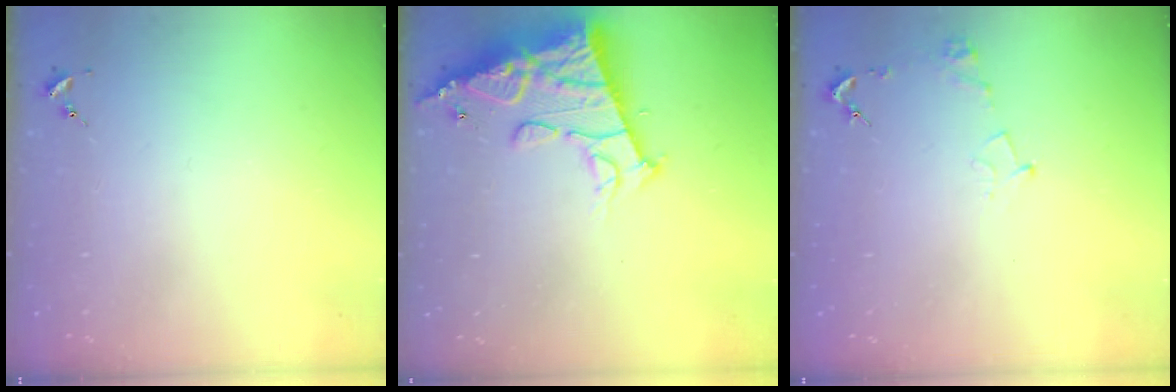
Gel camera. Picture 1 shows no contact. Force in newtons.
{"total": 16.0, "press": 15.9, "slide": 1.8}
{"total": 6.2, "press": 6.2, "slide": 0.7}